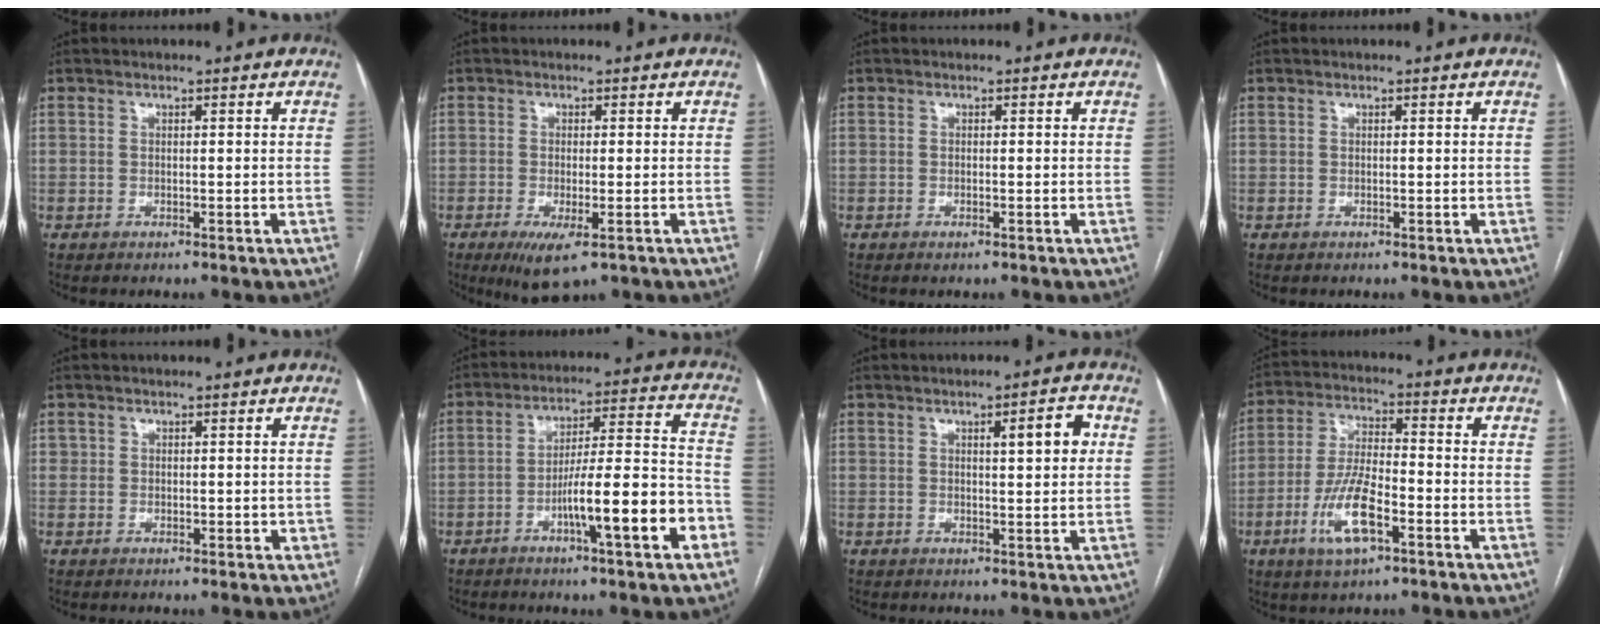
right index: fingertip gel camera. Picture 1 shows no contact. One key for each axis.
{"total": 5.7, "fx": -3.0, "fy": 1.5, "fz": 4.7, "tx": -0.077, "ty": -0.015, "tz": -0.043}
{"total": 0.7, "fx": -0.4, "fy": 0.0, "fz": 0.5, "tx": -0.009, "ty": -0.001, "tz": -0.005}
{"total": 0.0}
{"total": 1.3, "fx": 0.4, "fy": 1.2, "fz": 0.3, "tx": 0.002, "ty": 0.005, "tz": 0.010}
{"total": 13.2, "fx": -5.4, "fy": 0.8, "fz": 12.0, "tx": -0.188, "ty": 0.011, "tz": -0.079}
{"total": 4.8, "fx": 1.3, "fy": 0.8, "fz": 4.5, "tx": -0.064, "ty": 0.005, "tz": 0.019}
{"total": 10.4, "fx": -4.4, "fy": 2.9, "fz": 8.9, "tx": -0.188, "ty": -0.004, "tz": -0.081}